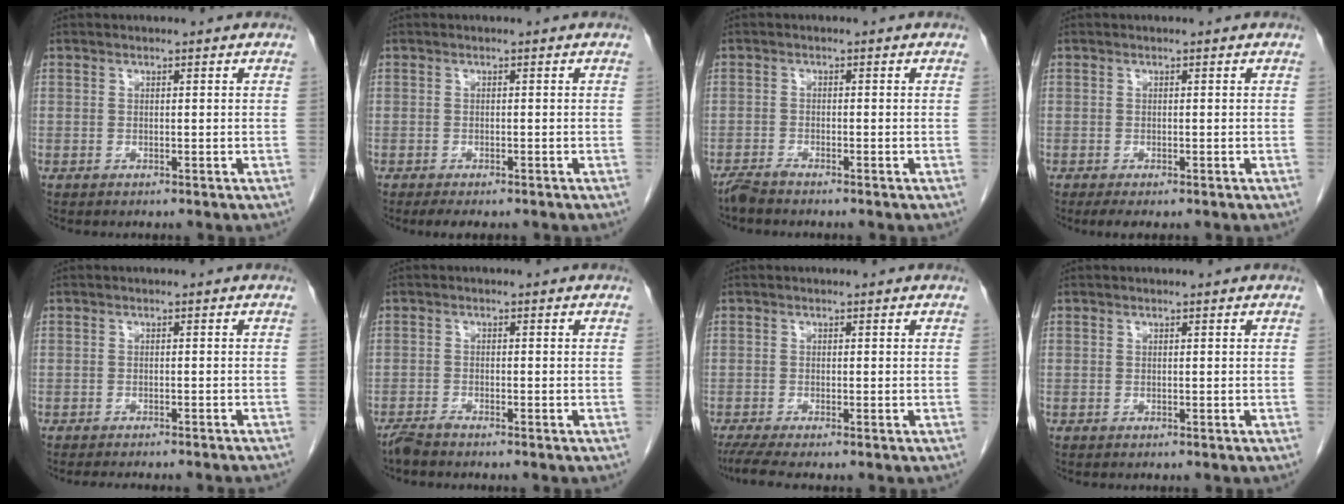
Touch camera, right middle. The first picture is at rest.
{"total": 3.5, "force": [-2.7, 1.1, 1.9], "torque": [-0.027, -0.009, -0.036]}
{"total": 1.8, "force": [-1.7, -0.1, 0.6], "torque": [-0.017, -0.005, -0.034]}
{"total": 2.5, "force": [-1.8, 0.8, 1.6], "torque": [-0.026, -0.008, -0.024]}
{"total": 9.8, "force": [-8.9, 1.0, 4.0], "torque": [-0.037, -0.014, -0.102]}
{"total": 1.8, "force": [-1.7, 0.0, 0.6], "torque": [-0.017, -0.004, -0.033]}
{"total": 3.5, "force": [-2.6, 0.0, 2.3], "torque": [-0.044, -0.011, -0.050]}
{"total": 0.0}